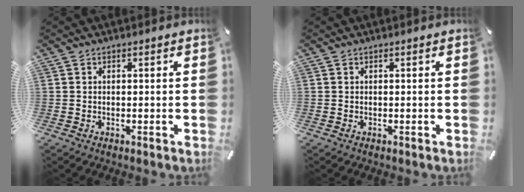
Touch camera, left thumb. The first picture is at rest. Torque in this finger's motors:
{"motor_torque": [-0.16, -0.11, -0.04, 0.11, 0.00]}